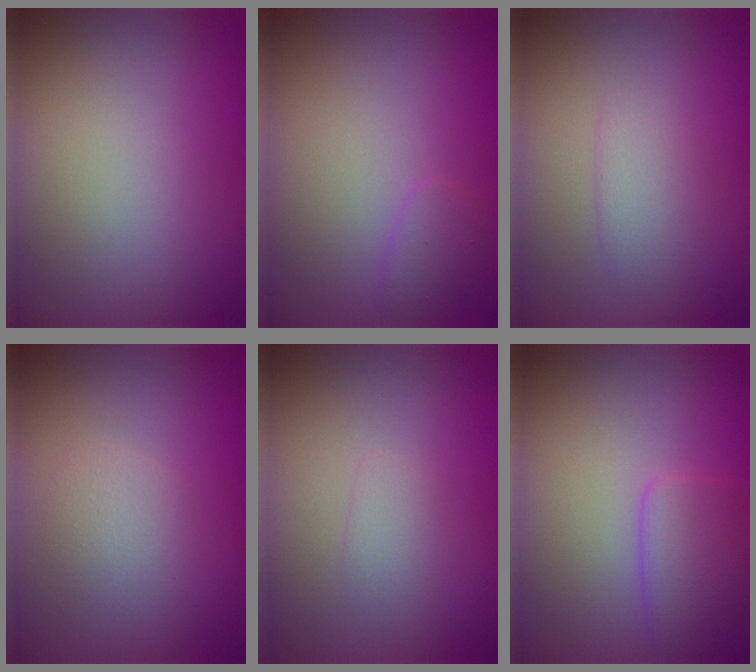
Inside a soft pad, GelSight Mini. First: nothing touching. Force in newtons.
{"total": 1.1, "press": 1.1, "slide": 0.1}
{"total": 1.7, "press": 1.7, "slide": 0.1}
{"total": 1.5, "press": 1.5, "slide": 0.0}
{"total": 0.9, "press": 0.9, "slide": 0.0}
{"total": 2.8, "press": 2.8, "slide": 0.1}